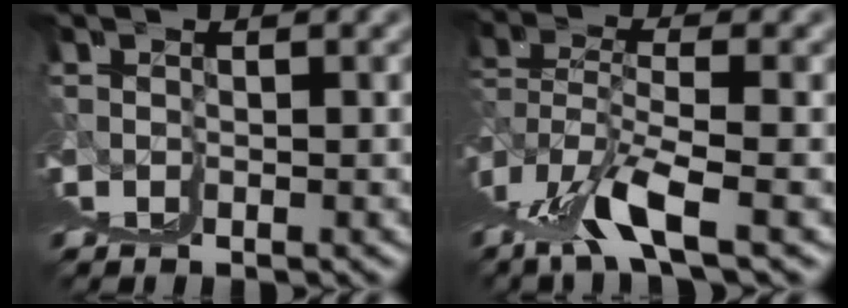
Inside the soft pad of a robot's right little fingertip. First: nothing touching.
{"total": 4.2, "force": [2.6, -0.8, 3.2], "torque": [-0.060, 0.021, 0.044]}